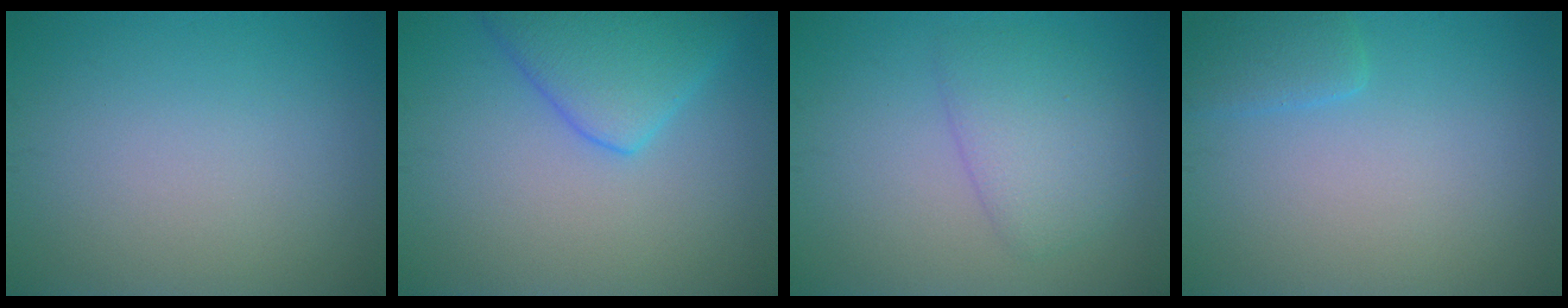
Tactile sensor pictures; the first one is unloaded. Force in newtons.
{"total": 5.2, "press": 5.2, "slide": 0.4}
{"total": 3.4, "press": 3.4, "slide": 0.3}
{"total": 1.9, "press": 1.8, "slide": 0.3}